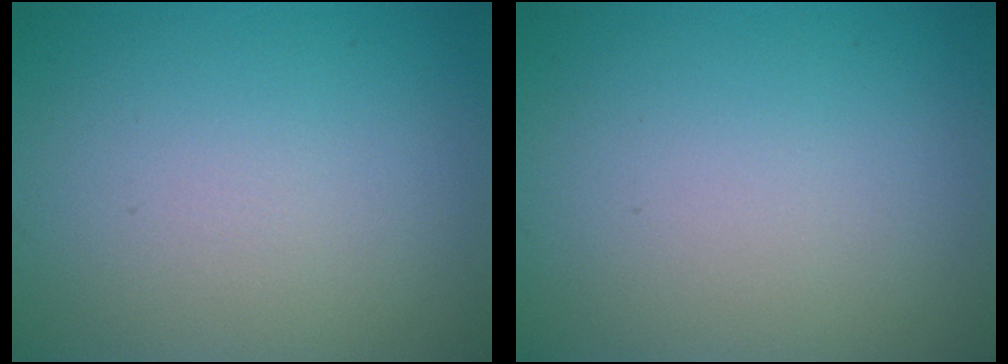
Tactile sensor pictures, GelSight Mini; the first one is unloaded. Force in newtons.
{"total": 0.0}